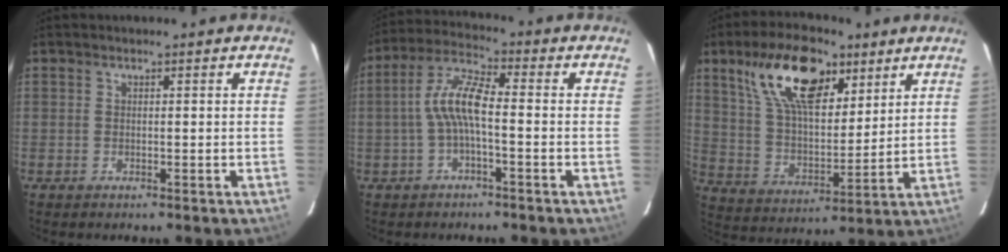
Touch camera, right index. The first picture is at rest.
{"total": 7.4, "force": [-1.3, 1.8, 7.1], "torque": [-0.155, 0.014, -0.026]}
{"total": 18.5, "force": [10.2, 9.1, 12.5], "torque": [-0.229, 0.020, 0.190]}